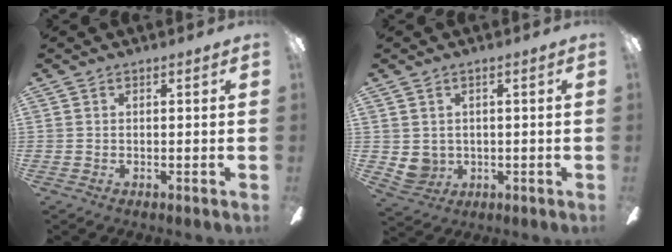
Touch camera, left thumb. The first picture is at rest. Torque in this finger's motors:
{"motor_torque": [0.04, 0.03, -0.05, -0.14, 0.01]}